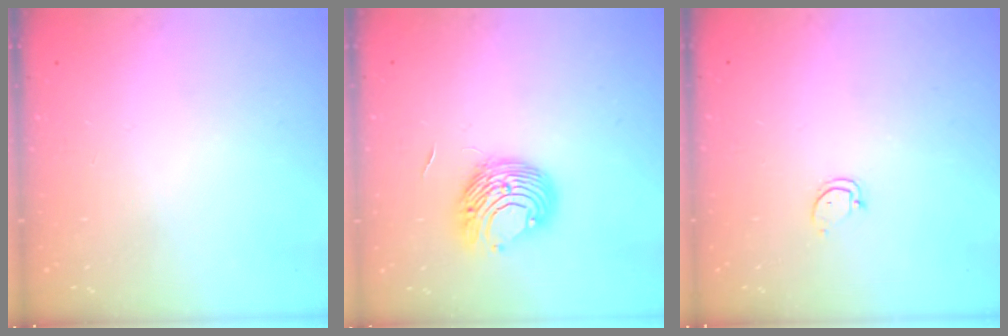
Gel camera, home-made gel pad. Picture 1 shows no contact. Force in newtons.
{"total": 9.4, "press": 9.3, "slide": 1.0}
{"total": 2.5, "press": 2.5, "slide": 0.3}